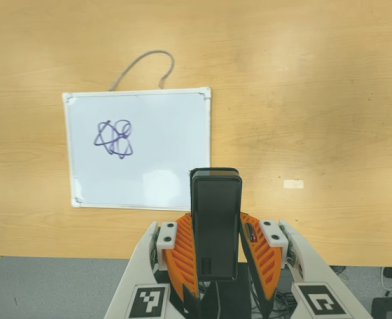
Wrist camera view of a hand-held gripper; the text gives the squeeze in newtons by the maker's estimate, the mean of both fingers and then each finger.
{"total": 3.4, "left": 1.8, "right": 4.9}